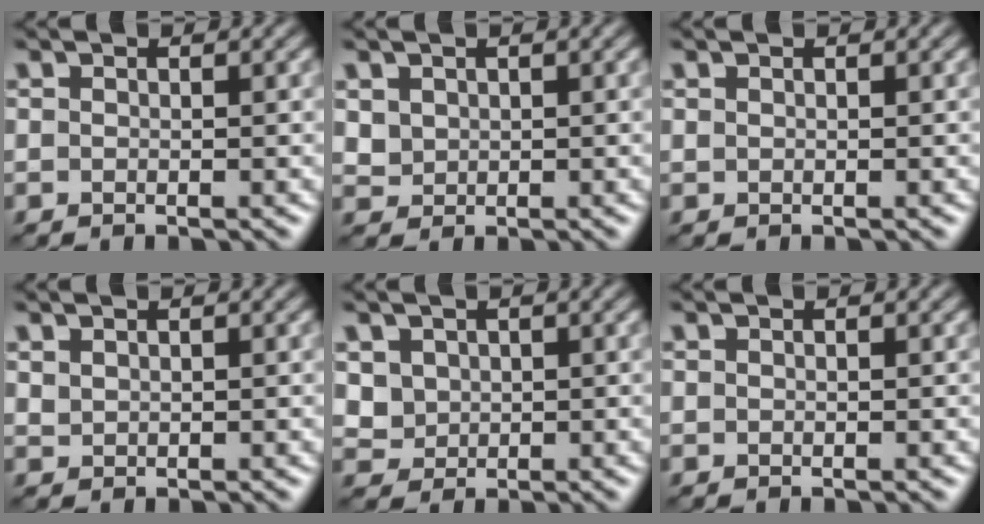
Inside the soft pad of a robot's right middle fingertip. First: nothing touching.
{"total": 2.1, "force": [0.8, 1.8, 0.8], "torque": [-0.035, 0.007, 0.037]}
{"total": 0.0}
{"total": 0.5, "force": [0.3, 0.4, 0.1], "torque": [-0.003, 0.001, 0.018]}
{"total": 3.1, "force": [1.0, 2.7, 1.2], "torque": [-0.038, 0.007, 0.031]}
{"total": 0.0}